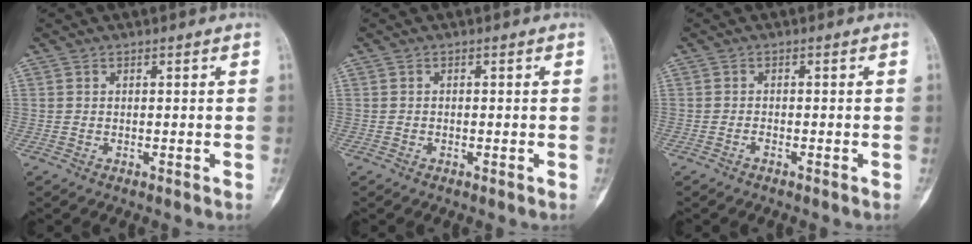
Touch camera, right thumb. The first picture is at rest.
{"total": 0.0}
{"total": 0.8, "force": [-0.6, 0.2, 0.4], "torque": [-0.008, 0.003, -0.013]}